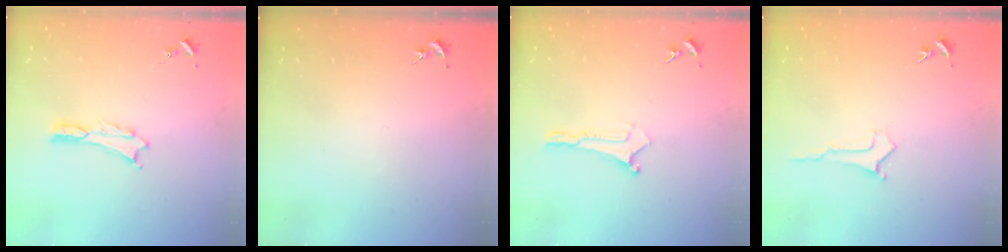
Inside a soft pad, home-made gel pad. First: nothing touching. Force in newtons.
{"total": 0.0}
{"total": 0.0}
{"total": 0.0}